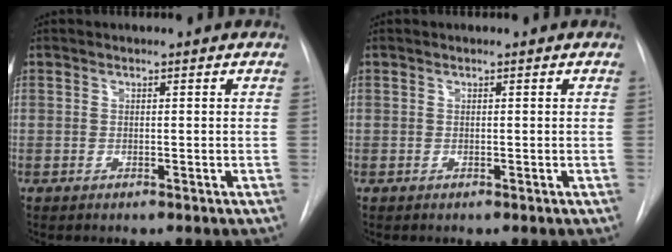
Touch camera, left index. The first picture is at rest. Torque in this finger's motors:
{"motor_torque": [-0.22, 0.17, 0.00, -0.01]}